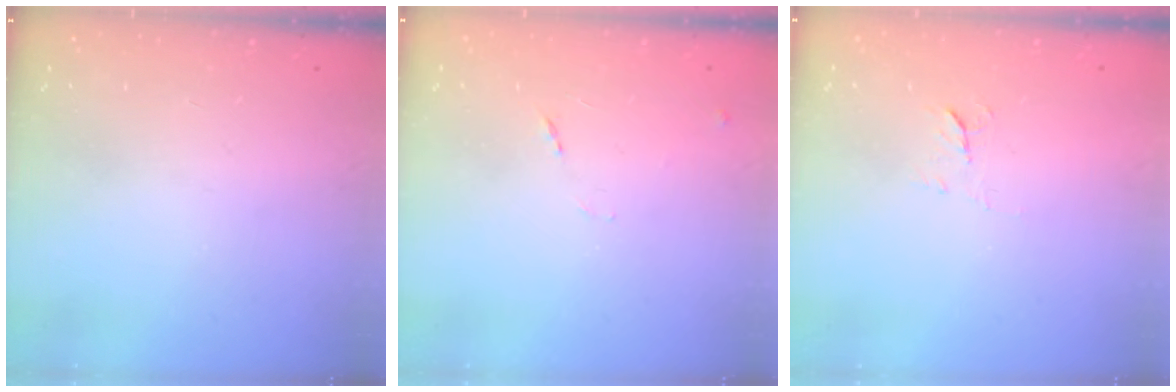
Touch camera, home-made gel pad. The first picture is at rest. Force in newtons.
{"total": 7.6, "press": 7.6, "slide": 0.9}
{"total": 5.4, "press": 5.3, "slide": 0.7}